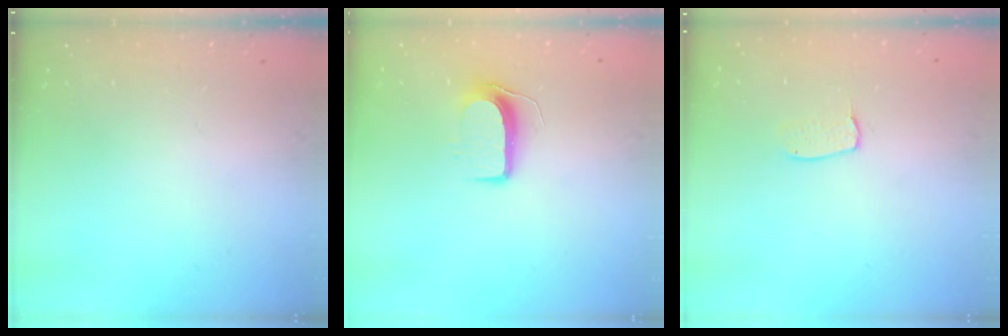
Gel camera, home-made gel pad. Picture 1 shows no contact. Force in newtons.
{"total": 8.7, "press": 8.7, "slide": 0.7}
{"total": 4.0, "press": 4.0, "slide": 0.2}